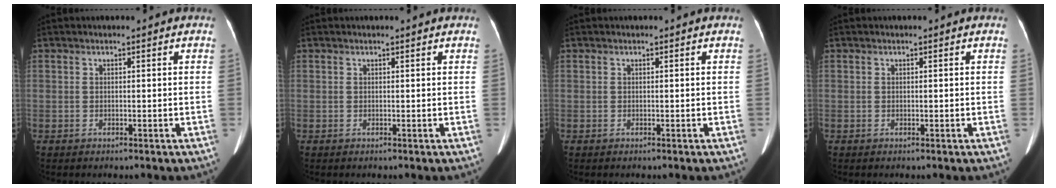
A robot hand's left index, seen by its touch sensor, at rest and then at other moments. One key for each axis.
{"total": 0.0}
{"total": 0.0}
{"total": 0.0}